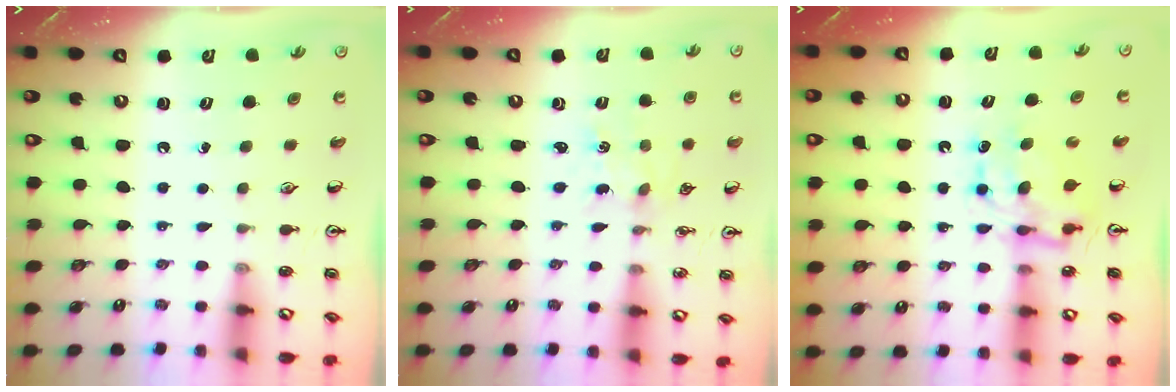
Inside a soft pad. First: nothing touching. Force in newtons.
{"total": 0.7, "press": 0.7, "slide": 0.1}
{"total": 7.3, "press": 7.3, "slide": 0.3}